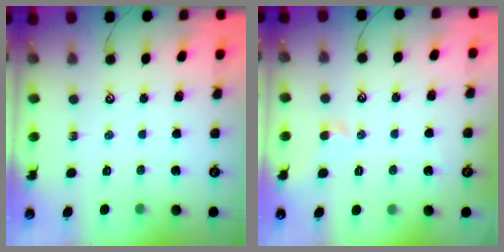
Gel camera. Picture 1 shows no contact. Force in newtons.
{"total": 0.7, "press": 0.7, "slide": 0.2}